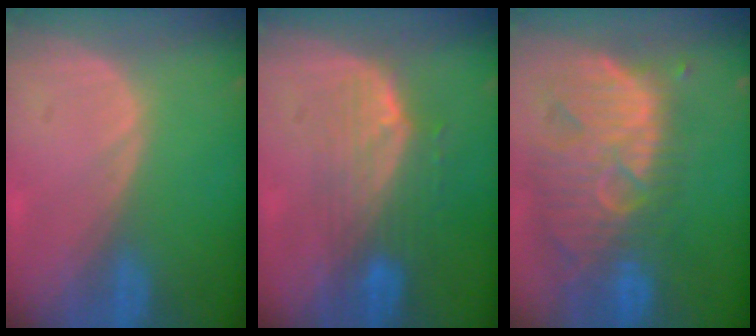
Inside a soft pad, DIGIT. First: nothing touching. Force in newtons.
{"total": 7.5, "press": 6.7, "slide": 3.3}
{"total": 13.0, "press": 11.3, "slide": 6.5}